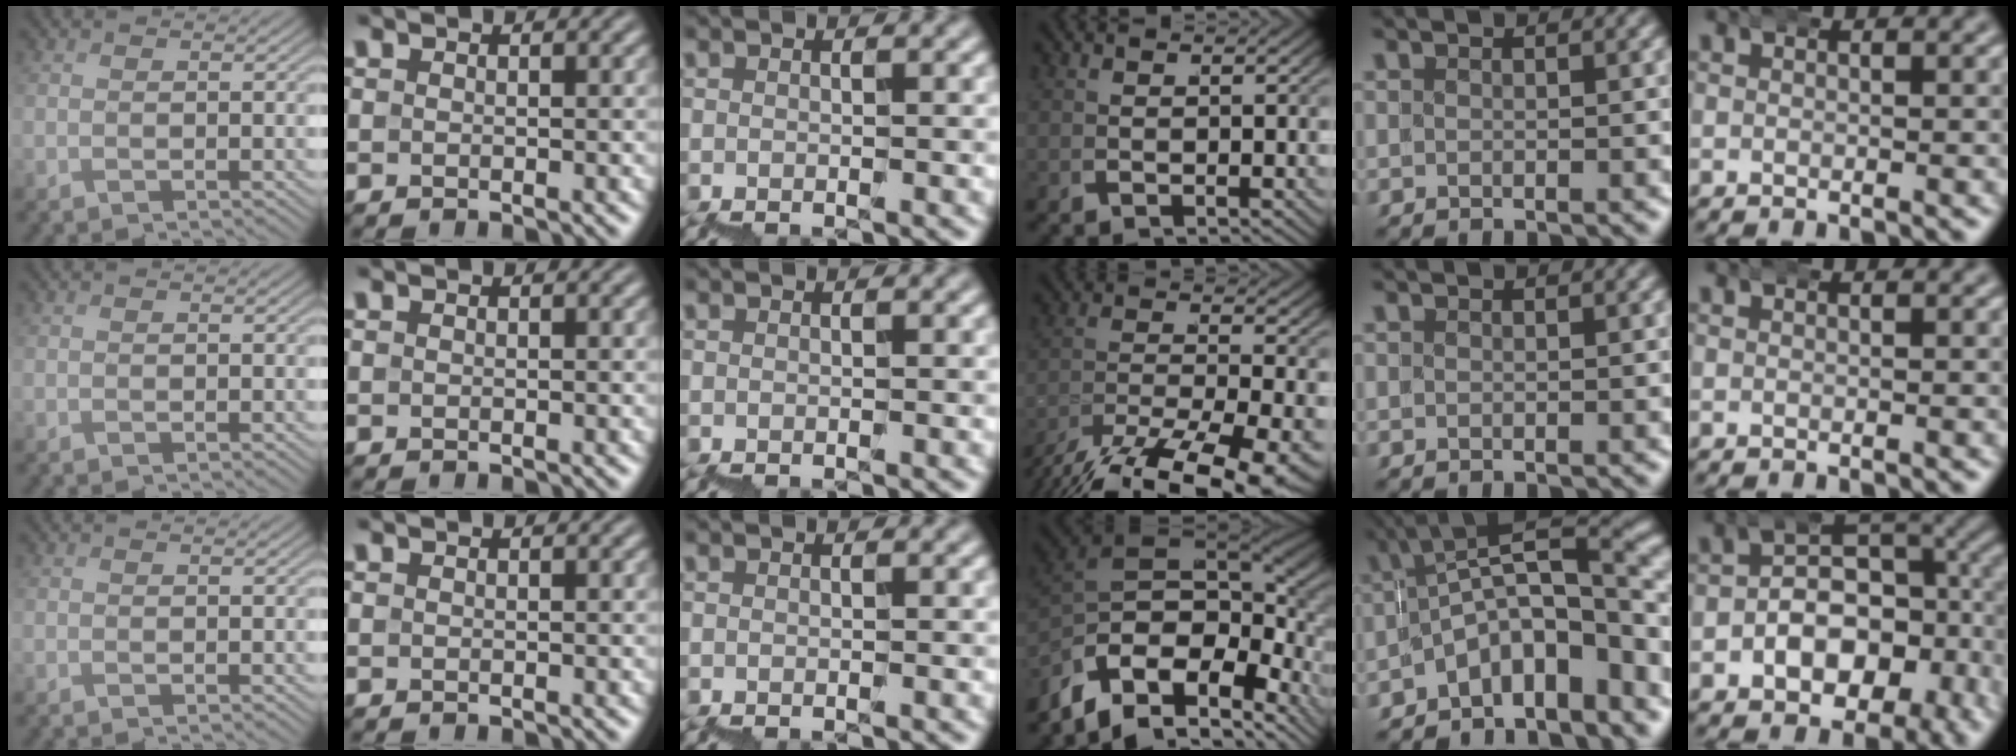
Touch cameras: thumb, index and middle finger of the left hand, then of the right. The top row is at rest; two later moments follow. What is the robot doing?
{"motion": "wrap", "object": "bubble wrap"}